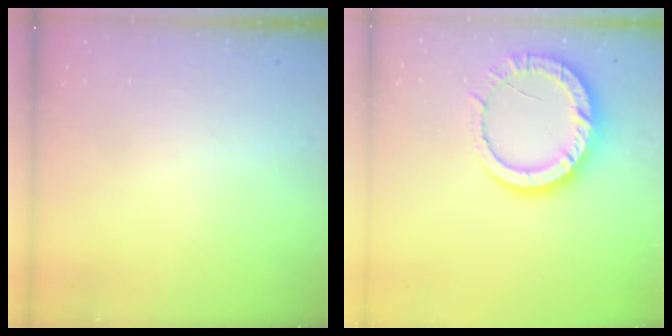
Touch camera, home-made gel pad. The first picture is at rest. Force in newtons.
{"total": 12.0, "press": 11.9, "slide": 1.0}